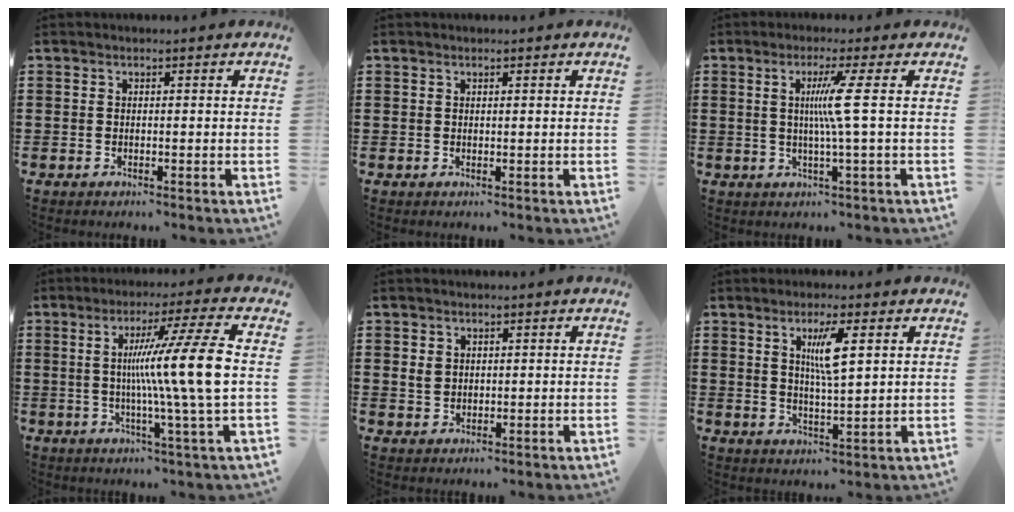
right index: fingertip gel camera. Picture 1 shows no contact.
{"total": 0.5, "force": [0.4, 0.4, 0.0], "torque": [0.000, 0.003, 0.007]}
{"total": 5.8, "force": [0.6, -1.3, 5.6], "torque": [-0.106, -0.008, 0.001]}
{"total": 13.6, "force": [0.8, -1.1, 13.5], "torque": [-0.230, -0.011, -0.002]}
{"total": 2.0, "force": [0.7, 1.6, 0.9], "torque": [-0.024, 0.007, 0.012]}
{"total": 5.3, "force": [2.0, 1.0, 4.8], "torque": [-0.091, 0.004, 0.029]}